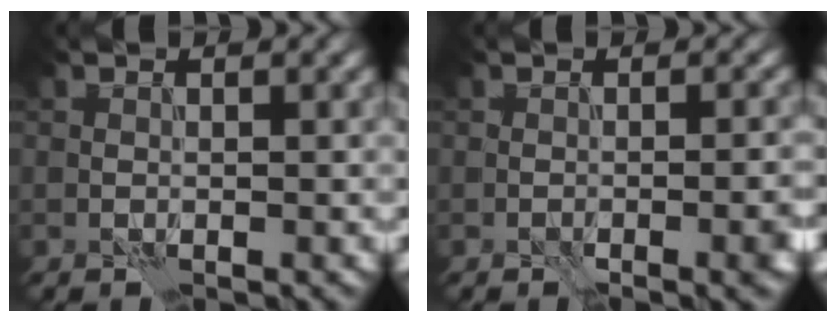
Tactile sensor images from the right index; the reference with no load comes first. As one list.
[{"total": 2.6, "force": [-1.3, 0.4, 2.2], "torque": [-0.029, -0.002, -0.018]}]